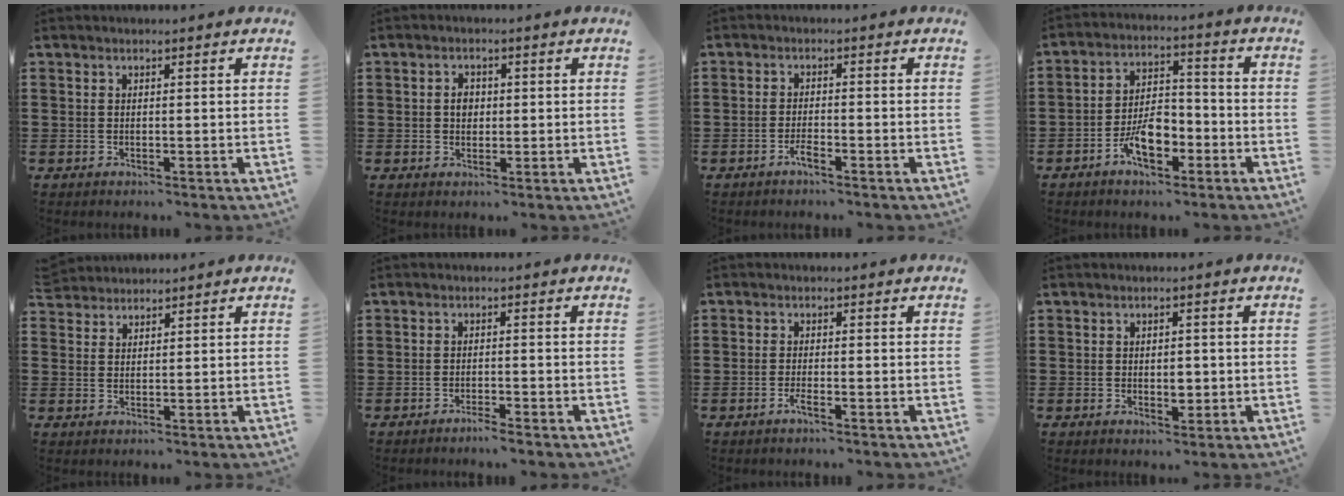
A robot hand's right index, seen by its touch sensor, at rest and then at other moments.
{"total": 2.3, "force": [0.1, 1.7, 1.5], "torque": [-0.032, 0.008, 0.001]}
{"total": 2.0, "force": [-1.4, 0.3, 1.4], "torque": [-0.026, -0.001, -0.026]}
{"total": 7.8, "force": [-4.0, 3.9, 5.4], "torque": [-0.104, 0.011, -0.073]}
{"total": 2.7, "force": [2.5, 0.7, -0.3], "torque": [-0.003, 0.003, 0.051]}
{"total": 1.5, "force": [-1.4, -0.1, 0.6], "torque": [-0.011, 0.000, -0.026]}
{"total": 1.5, "force": [-1.0, 0.1, 1.1], "torque": [-0.028, -0.007, -0.020]}
{"total": 2.4, "force": [-0.2, 1.4, 2.0], "torque": [-0.028, 0.001, -0.005]}